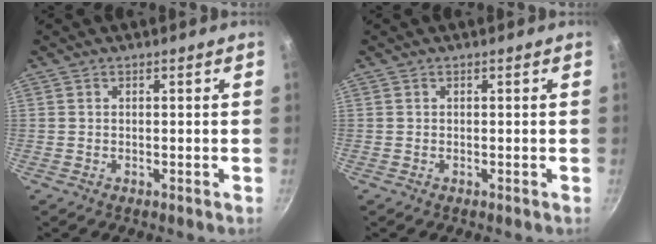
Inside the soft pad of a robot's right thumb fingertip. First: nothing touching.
{"total": 0.0}